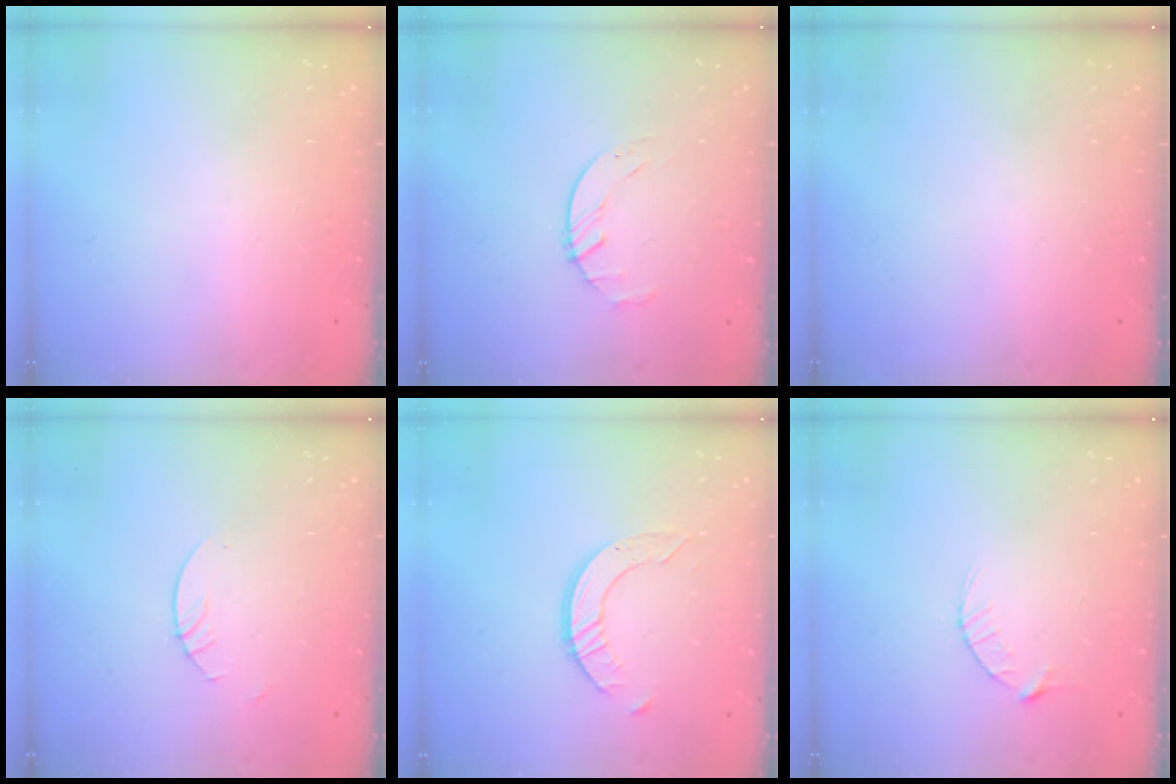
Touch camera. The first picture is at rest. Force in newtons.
{"total": 1.6, "press": 1.6, "slide": 0.3}
{"total": 0.0}
{"total": 2.7, "press": 2.7, "slide": 0.2}
{"total": 5.0, "press": 5.0, "slide": 0.4}
{"total": 2.9, "press": 2.9, "slide": 0.4}